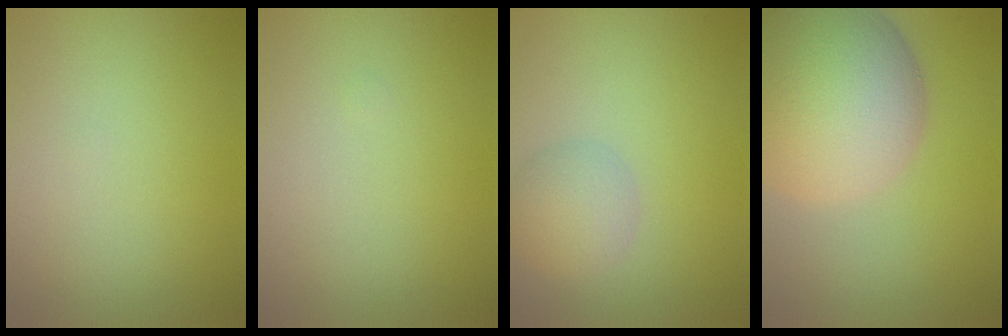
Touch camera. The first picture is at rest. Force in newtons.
{"total": 0.0}
{"total": 2.7, "press": 2.7, "slide": 0.1}
{"total": 14.8, "press": 14.8, "slide": 1.0}